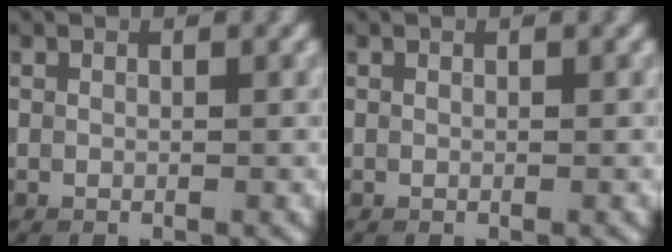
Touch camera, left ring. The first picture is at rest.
{"total": 0.0}